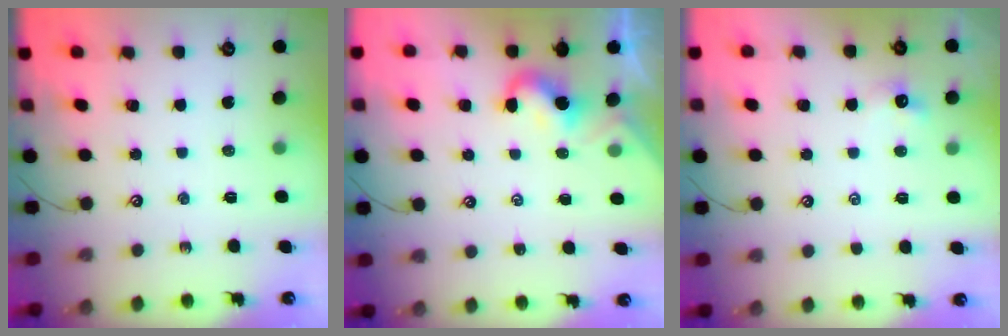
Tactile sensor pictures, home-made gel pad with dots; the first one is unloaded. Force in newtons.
{"total": 0.5, "press": 0.4, "slide": 0.3}
{"total": 1.2, "press": 1.0, "slide": 0.6}